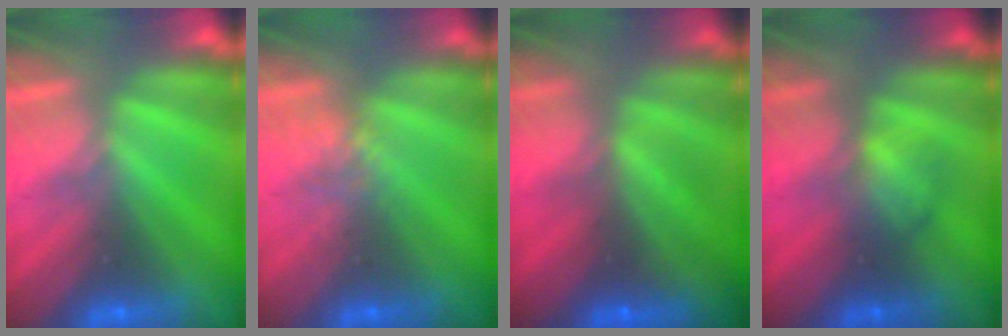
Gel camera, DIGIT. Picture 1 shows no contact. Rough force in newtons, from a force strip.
{"total": 2.2}
{"total": 7.8}
{"total": 2.0}